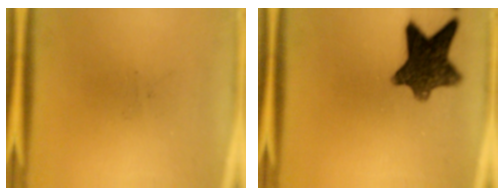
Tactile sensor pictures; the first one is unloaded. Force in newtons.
{"total": 11.0}